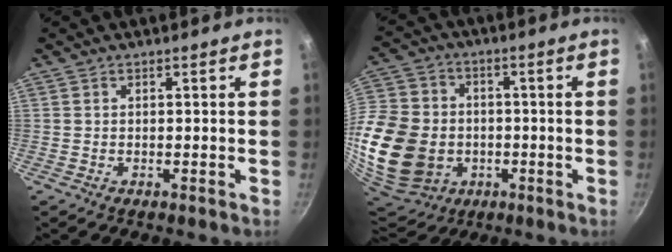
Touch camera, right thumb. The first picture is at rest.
{"total": 28.1, "force": [-4.9, 22.2, 16.4], "torque": [-0.382, 0.021, -0.073]}